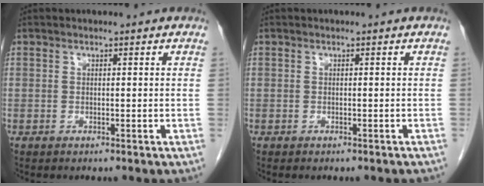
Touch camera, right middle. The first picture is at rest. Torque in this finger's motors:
{"motor_torque": [0.08, -0.04, 0.00, 0.01]}